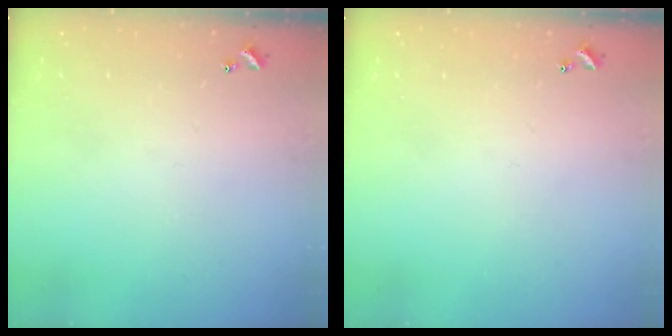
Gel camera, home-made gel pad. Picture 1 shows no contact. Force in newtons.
{"total": 0.0}